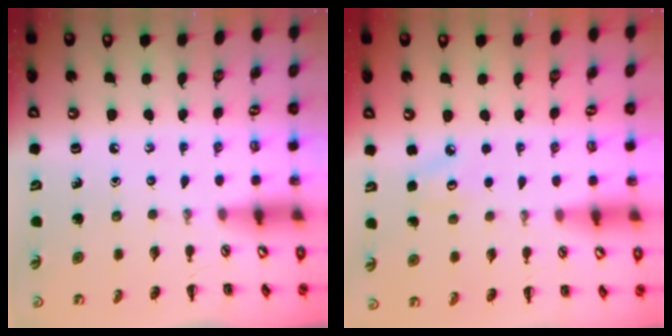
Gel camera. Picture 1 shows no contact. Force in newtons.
{"total": 3.0, "press": 2.9, "slide": 0.8}